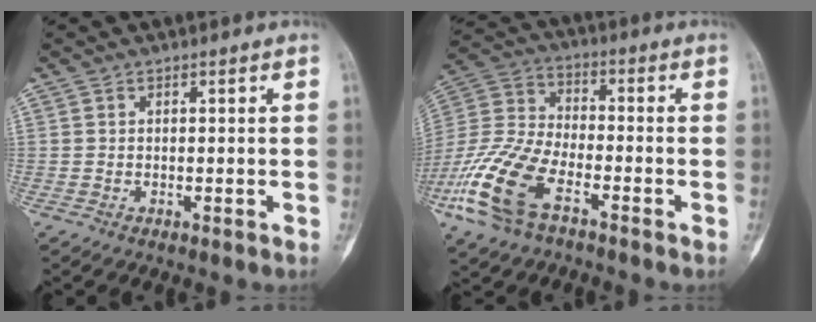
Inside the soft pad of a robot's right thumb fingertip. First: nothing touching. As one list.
[{"total": 16.3, "force": [-8.1, 7.8, 11.8], "torque": [-0.263, 0.026, -0.165]}]